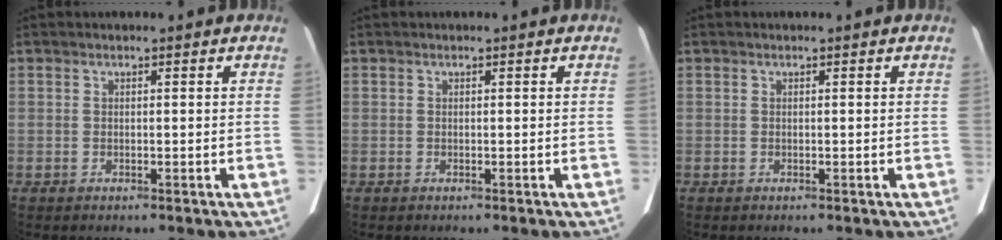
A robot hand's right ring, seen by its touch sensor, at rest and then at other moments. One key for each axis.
{"total": 0.0}
{"total": 0.0}